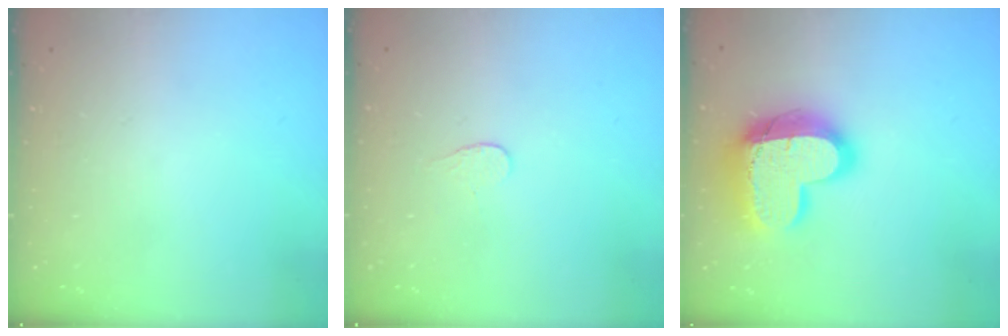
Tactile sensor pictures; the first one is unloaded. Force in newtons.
{"total": 3.4, "press": 3.4, "slide": 0.4}
{"total": 19.1, "press": 19.0, "slide": 1.5}